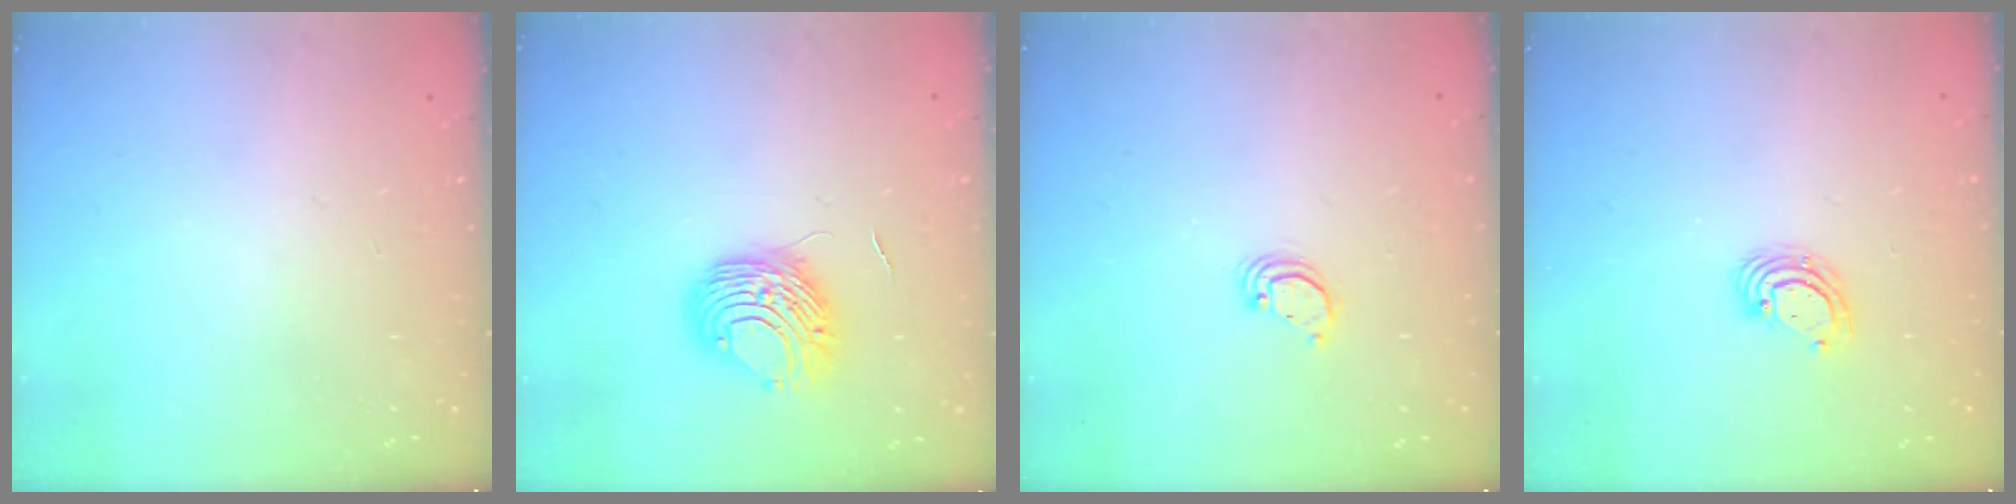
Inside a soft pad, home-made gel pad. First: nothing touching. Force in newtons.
{"total": 8.7, "press": 8.7, "slide": 0.4}
{"total": 2.9, "press": 2.9, "slide": 0.1}
{"total": 4.4, "press": 4.4, "slide": 0.4}